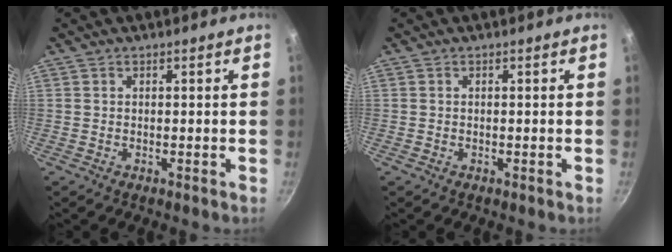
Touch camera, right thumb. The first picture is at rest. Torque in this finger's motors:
{"motor_torque": [-0.67, -0.04, 0.18, 0.03, 0.05]}